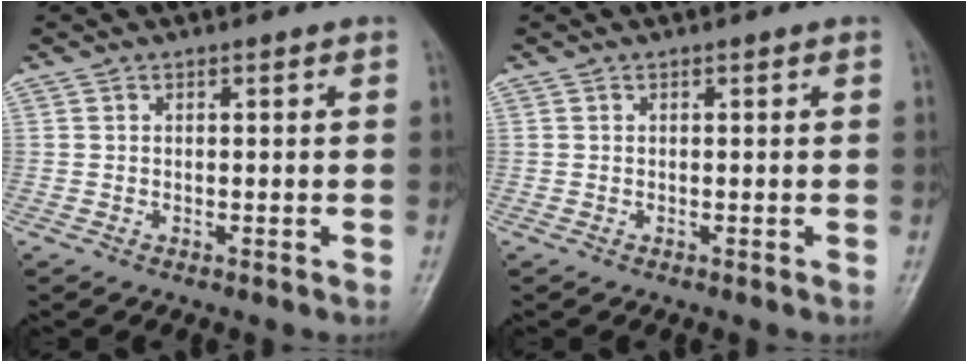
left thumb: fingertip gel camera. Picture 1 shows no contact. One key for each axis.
{"total": 0.0}